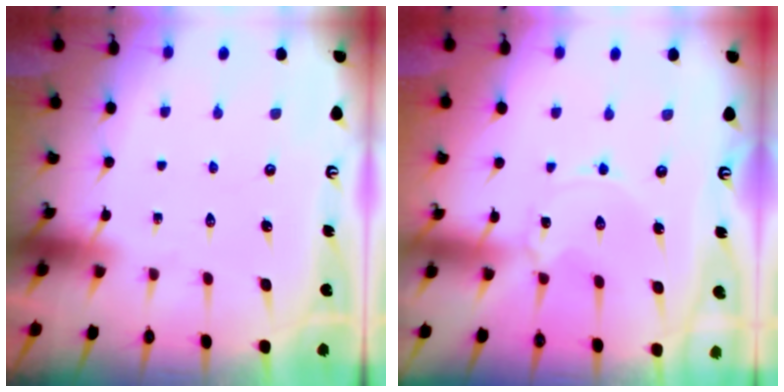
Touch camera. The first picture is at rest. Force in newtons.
{"total": 1.3, "press": 1.3, "slide": 0.3}